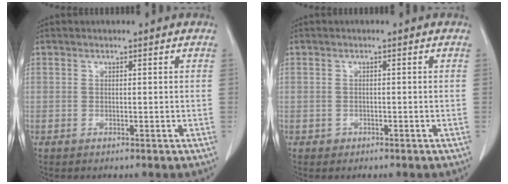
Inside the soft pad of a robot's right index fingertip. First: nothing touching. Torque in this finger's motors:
{"motor_torque": [-1.57, 0.57, -0.89, -0.21]}